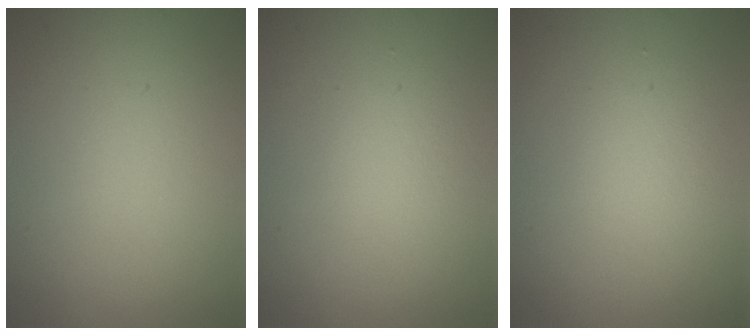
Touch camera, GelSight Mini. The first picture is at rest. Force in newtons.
{"total": 1.7, "press": 1.7, "slide": 0.2}
{"total": 2.0, "press": 1.9, "slide": 0.2}